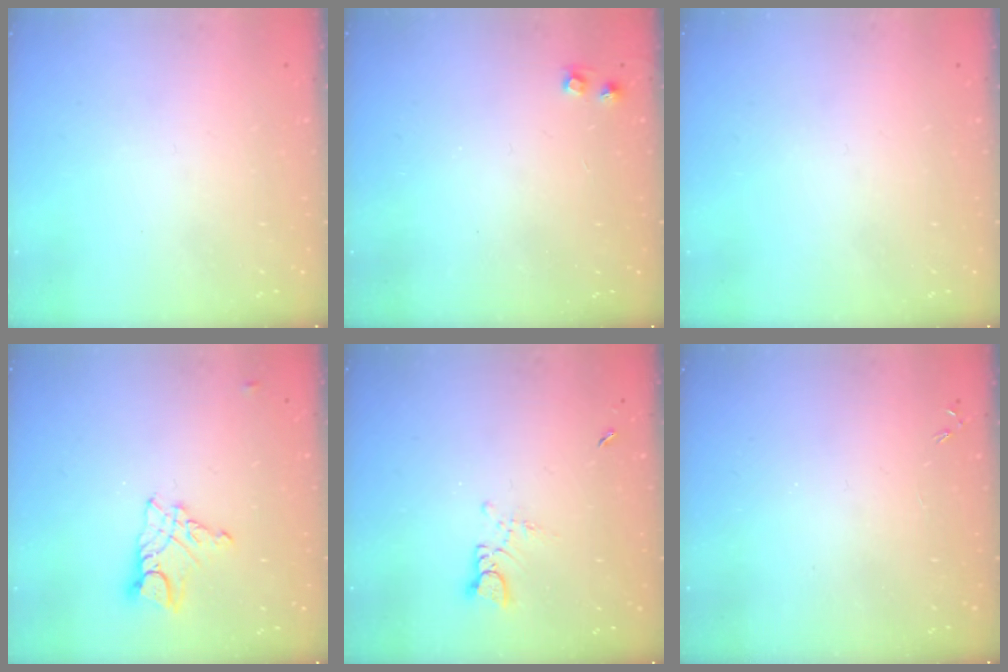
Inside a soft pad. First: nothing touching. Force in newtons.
{"total": 3.6, "press": 3.6, "slide": 0.6}
{"total": 0.0}
{"total": 9.0, "press": 9.0, "slide": 0.8}
{"total": 2.9, "press": 2.9, "slide": 0.2}
{"total": 0.0}